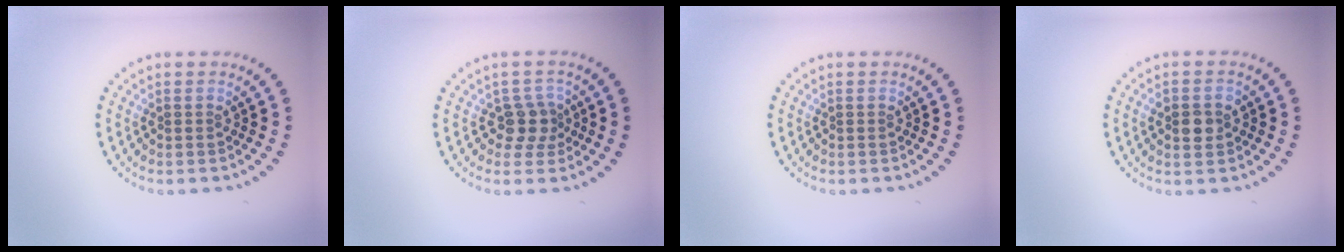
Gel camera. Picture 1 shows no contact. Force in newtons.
{"total": 2.3, "press": 1.9, "slide": 1.3}
{"total": 0.0}
{"total": 2.5, "press": 2.5, "slide": 0.2}